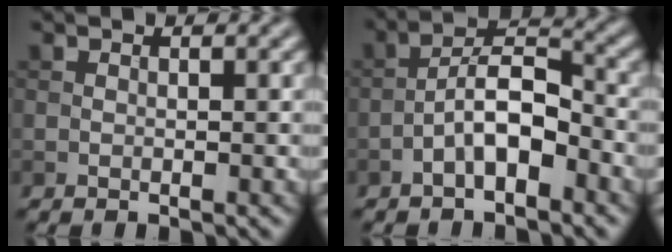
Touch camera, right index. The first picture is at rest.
{"total": 4.8, "force": [-2.3, 1.8, 3.8], "torque": [-0.065, 0.019, -0.046]}